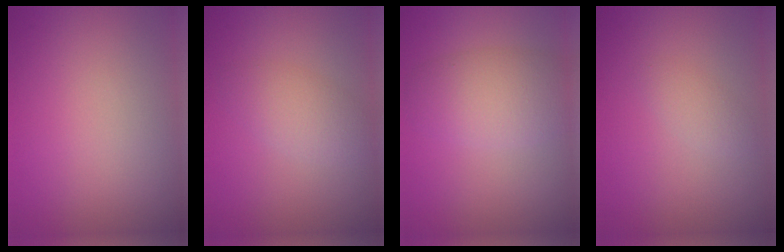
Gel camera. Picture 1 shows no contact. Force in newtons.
{"total": 2.7, "press": 2.6, "slide": 0.0}
{"total": 4.5, "press": 4.5, "slide": 0.2}
{"total": 1.2, "press": 1.2, "slide": 0.0}